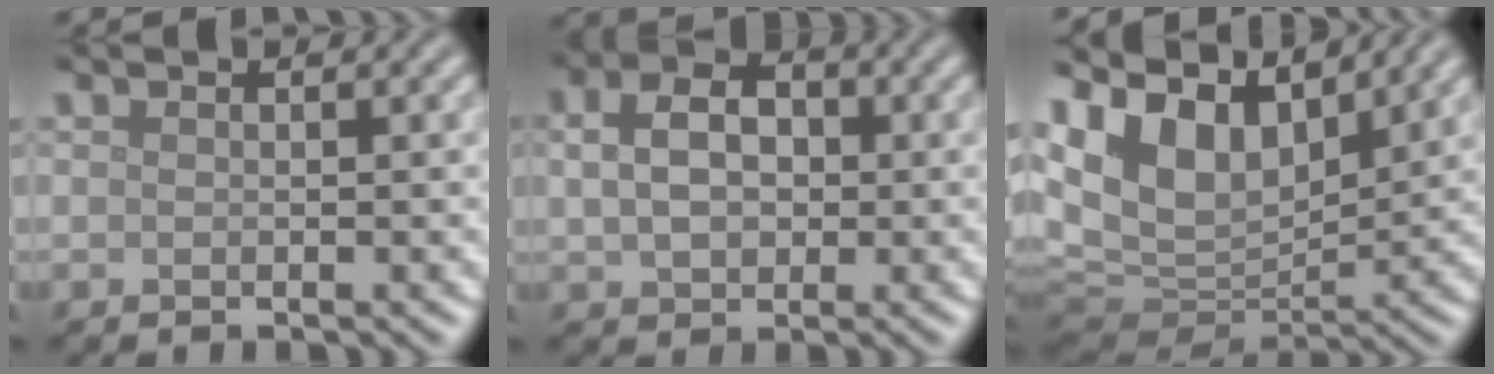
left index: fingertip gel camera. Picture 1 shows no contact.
{"total": 5.2, "force": [0.9, 3.6, 3.5], "torque": [-0.068, 0.016, 0.004]}
{"total": 12.3, "force": [6.7, 6.9, 7.7], "torque": [-0.177, 0.033, 0.116]}